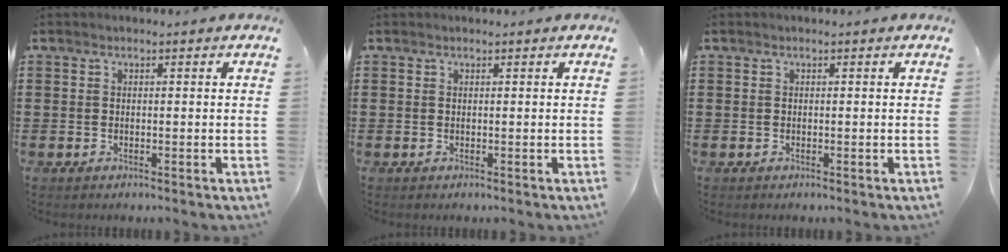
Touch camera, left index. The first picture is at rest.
{"total": 0.0}
{"total": 0.0}